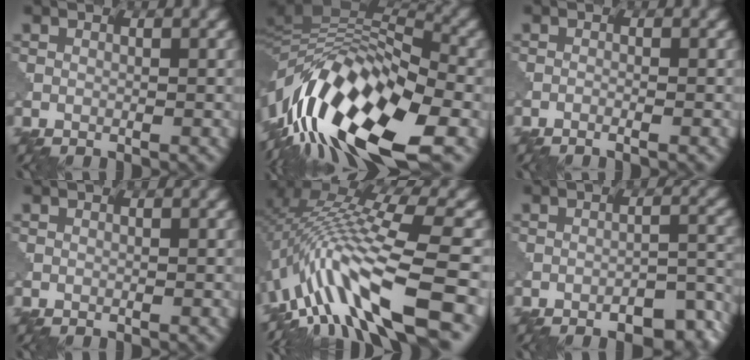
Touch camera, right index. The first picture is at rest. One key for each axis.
{"total": 15.2, "fx": -6.8, "fy": 5.9, "fz": 12.3, "tx": -0.217, "ty": 0.022, "tz": -0.131}
{"total": 0.8, "fx": -0.6, "fy": 0.0, "fz": 0.5, "tx": -0.011, "ty": -0.001, "tz": -0.018}
{"total": 0.0}
{"total": 12.9, "fx": -4.4, "fy": 4.1, "fz": 11.5, "tx": -0.228, "ty": 0.016, "tz": -0.070}
{"total": 5.1, "fx": -3.8, "fy": 1.6, "fz": 2.9, "tx": -0.040, "ty": 0.009, "tz": -0.049}